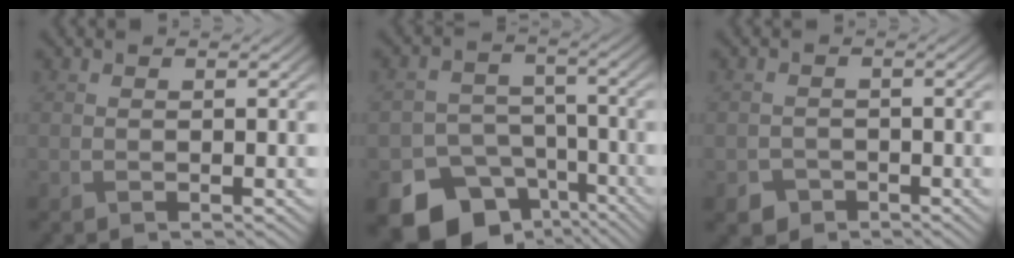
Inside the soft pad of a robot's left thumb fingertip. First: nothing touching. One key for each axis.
{"total": 13.6, "fx": -8.8, "fy": 9.3, "fz": 4.8, "tx": -0.098, "ty": -0.038, "tz": -0.129}
{"total": 2.2, "fx": -1.5, "fy": 1.5, "fz": 0.5, "tx": -0.008, "ty": -0.005, "tz": -0.033}